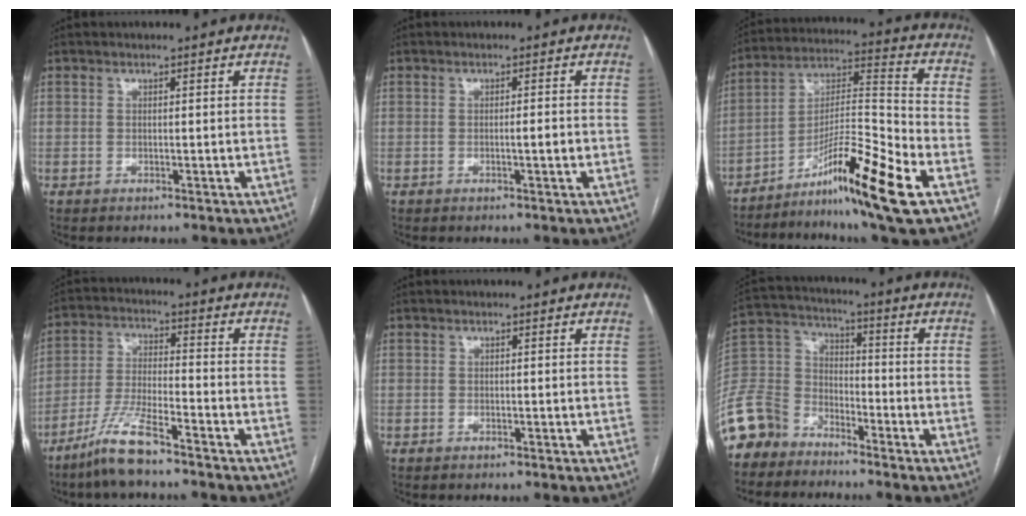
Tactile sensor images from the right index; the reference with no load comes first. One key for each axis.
{"total": 1.7, "fx": -0.4, "fy": 0.2, "fz": 1.6, "tx": -0.027, "ty": 0.000, "tz": -0.008}
{"total": 17.1, "fx": -9.3, "fy": 0.2, "fz": 14.3, "tx": -0.263, "ty": -0.011, "tz": -0.156}
{"total": 8.5, "fx": -6.4, "fy": 0.7, "fz": 5.5, "tx": -0.120, "ty": -0.016, "tz": -0.127}
{"total": 0.0}
{"total": 15.8, "fx": -12.0, "fy": 9.3, "fz": 4.4, "tx": -0.130, "ty": 0.027, "tz": -0.233}